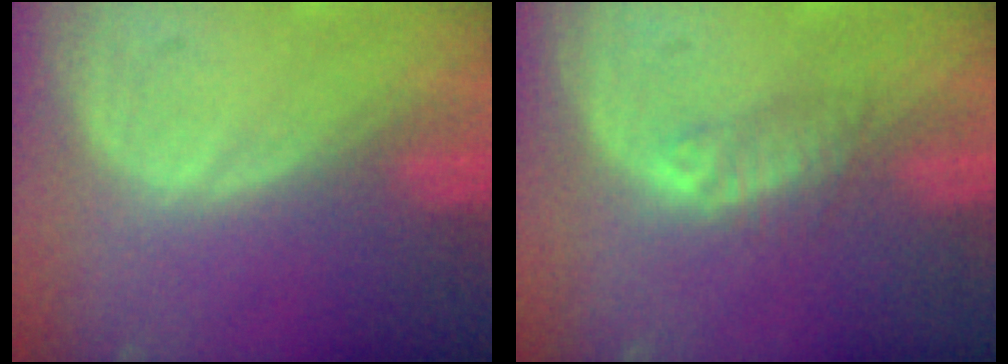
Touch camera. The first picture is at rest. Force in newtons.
{"total": 2.3, "press": 2.1, "slide": 0.8}